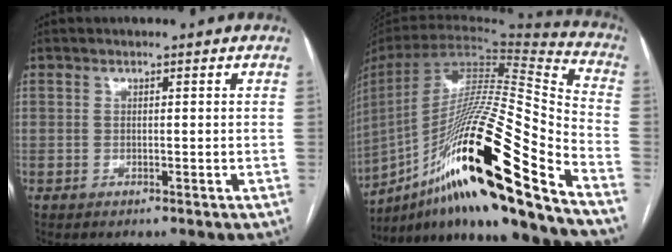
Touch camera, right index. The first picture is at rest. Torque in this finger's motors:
{"motor_torque": [1.87, -0.26, 0.66, 0.21]}